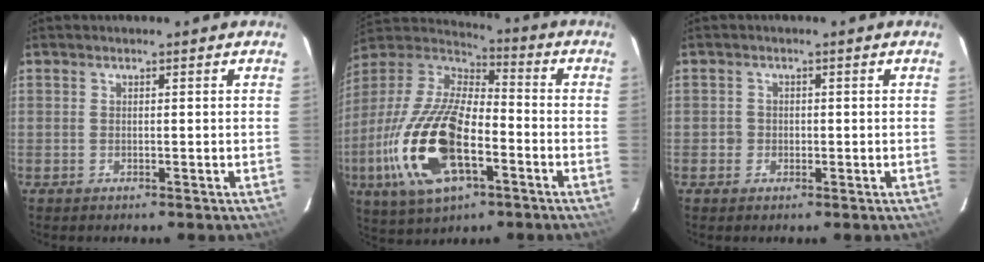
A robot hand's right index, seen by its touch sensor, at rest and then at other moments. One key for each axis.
{"total": 23.2, "fx": -7.8, "fy": 10.5, "fz": 19.2, "tx": -0.414, "ty": -0.029, "tz": -0.144}
{"total": 1.7, "fx": -0.4, "fy": 1.7, "fz": 0.1, "tx": 0.000, "ty": 0.003, "tz": -0.006}